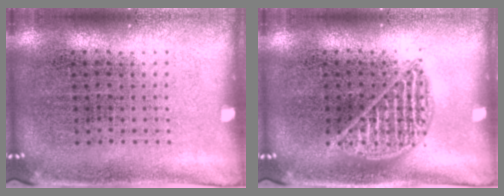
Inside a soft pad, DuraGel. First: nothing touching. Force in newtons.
{"total": 1.0, "press": 1.0, "slide": 0.1}